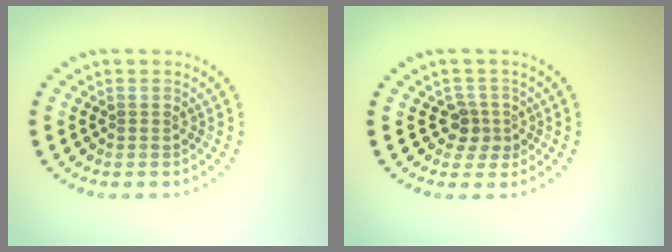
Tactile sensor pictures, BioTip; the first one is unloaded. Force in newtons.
{"total": 2.3, "press": 1.8, "slide": 1.4}